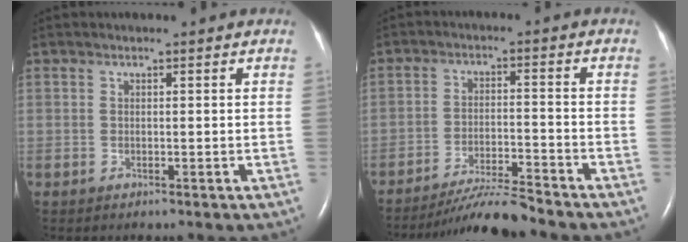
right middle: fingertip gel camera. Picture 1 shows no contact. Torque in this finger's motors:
{"motor_torque": [-0.14, -0.44, 0.05, 0.03]}